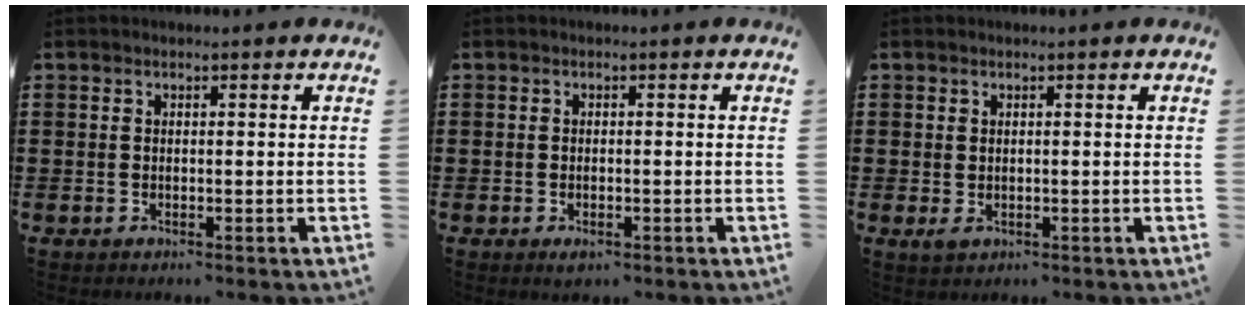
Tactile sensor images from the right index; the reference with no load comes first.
{"total": 0.9, "force": [-0.6, 0.4, 0.6], "torque": [-0.014, -0.005, -0.010]}
{"total": 0.9, "force": [0.0, 0.7, 0.6], "torque": [-0.012, 0.003, -0.001]}